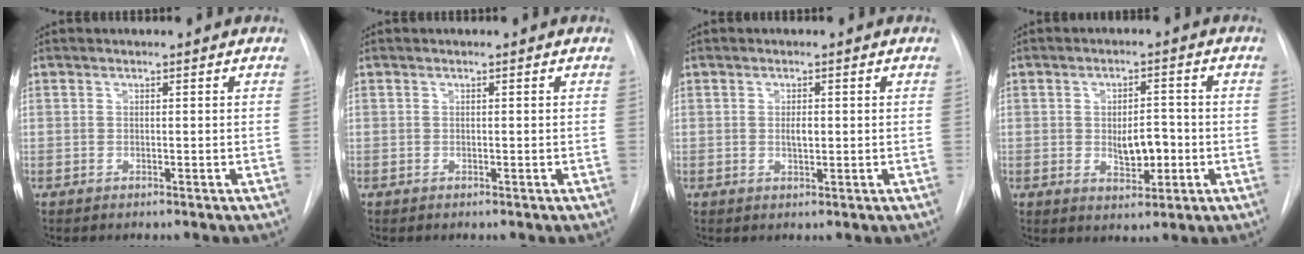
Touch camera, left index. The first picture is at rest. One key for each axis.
{"total": 0.0}
{"total": 1.6, "fx": 0.1, "fy": 0.7, "fz": 1.5, "tx": -0.027, "ty": -0.001, "tz": 0.001}
{"total": 5.3, "fx": -0.9, "fy": 2.6, "fz": 4.5, "tx": -0.065, "ty": -0.001, "tz": -0.007}